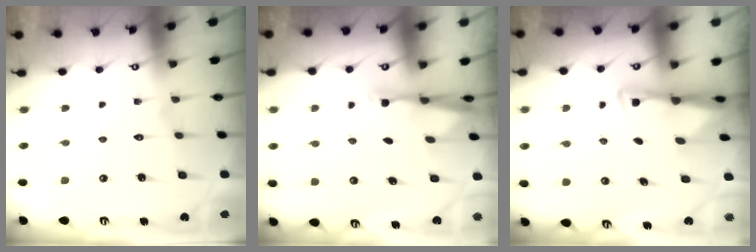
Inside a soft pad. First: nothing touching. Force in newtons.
{"total": 2.9, "press": 2.8, "slide": 0.5}
{"total": 2.9, "press": 2.8, "slide": 0.4}